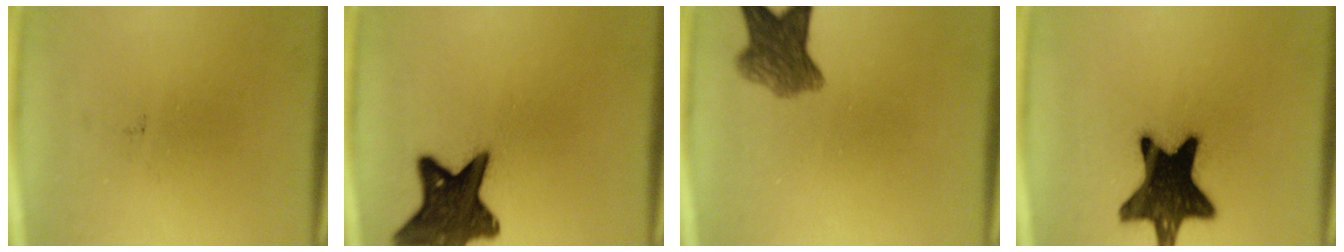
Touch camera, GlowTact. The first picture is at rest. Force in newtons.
{"total": 14.2}
{"total": 6.7}
{"total": 18.1}